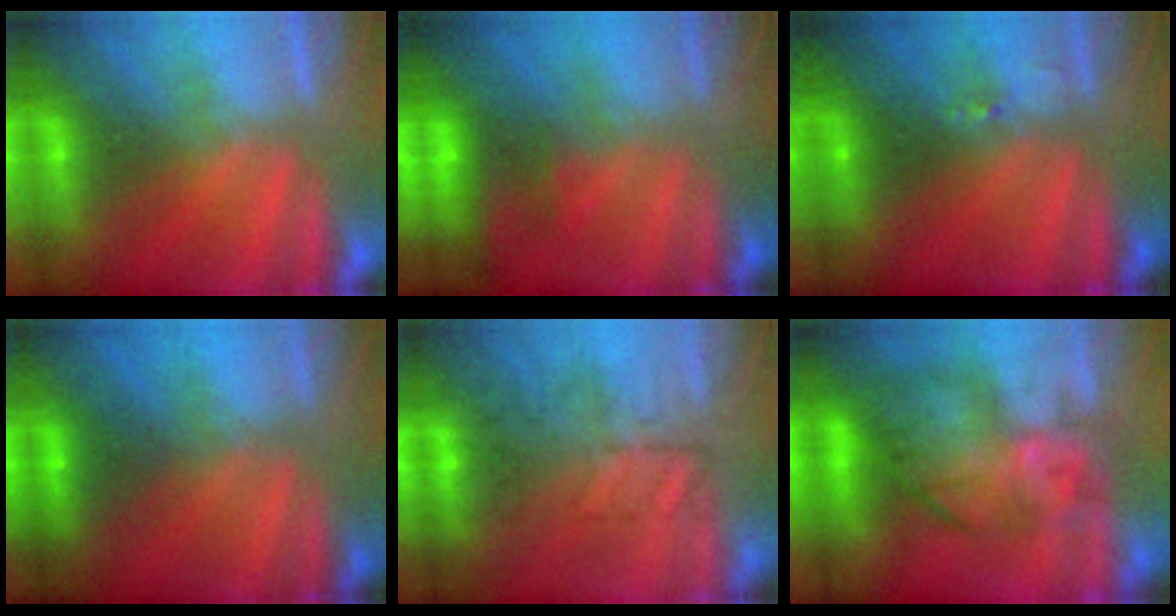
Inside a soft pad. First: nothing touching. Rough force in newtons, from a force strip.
{"total": 10.8}
{"total": 2.4}
{"total": 1.5}
{"total": 7.2}
{"total": 9.0}